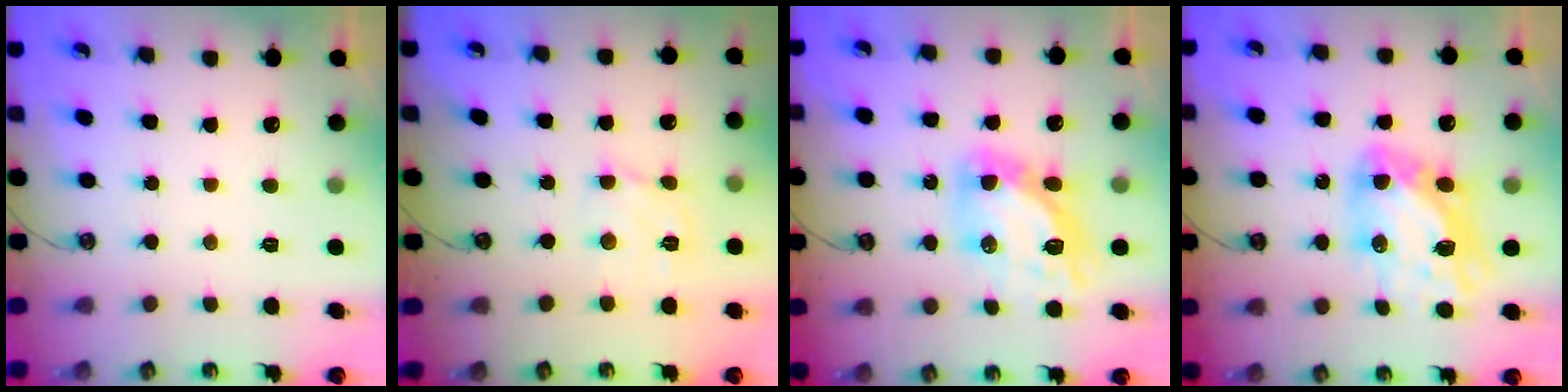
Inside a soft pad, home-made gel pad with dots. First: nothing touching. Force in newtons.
{"total": 5.6, "press": 5.6, "slide": 0.2}
{"total": 12.6, "press": 12.5, "slide": 1.6}
{"total": 12.8, "press": 12.7, "slide": 1.4}